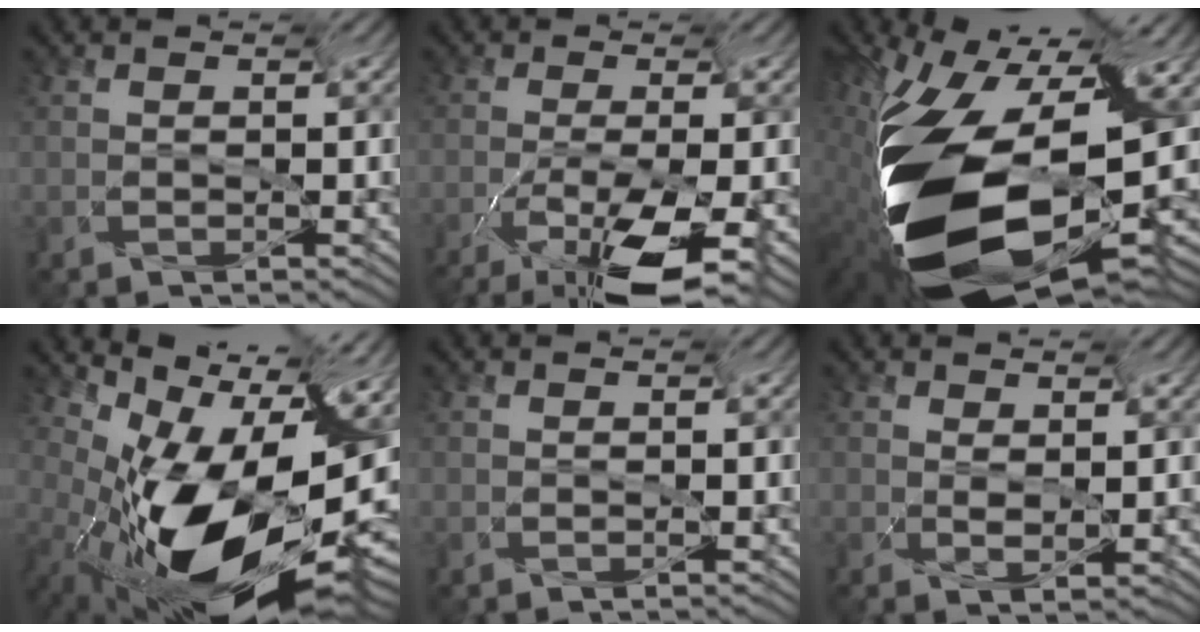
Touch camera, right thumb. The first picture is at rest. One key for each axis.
{"total": 10.1, "fx": -6.9, "fy": 3.0, "fz": 6.8, "tx": -0.129, "ty": 0.002, "tz": -0.110}
{"total": 17.7, "fx": -6.4, "fy": 9.2, "fz": 13.7, "tx": -0.317, "ty": -0.036, "tz": -0.096}
{"total": 16.1, "fx": -7.7, "fy": 6.9, "fz": 12.3, "tx": -0.221, "ty": -0.017, "tz": -0.122}
{"total": 0.0}
{"total": 2.1, "fx": 0.7, "fy": 0.9, "fz": 1.8, "tx": -0.045, "ty": 0.001, "tz": 0.008}